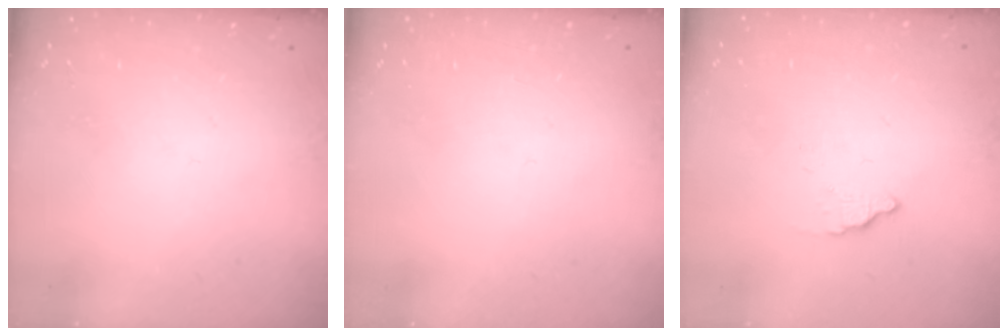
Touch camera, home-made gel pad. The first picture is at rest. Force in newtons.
{"total": 2.3, "press": 2.3, "slide": 0.1}
{"total": 2.4, "press": 2.4, "slide": 0.0}